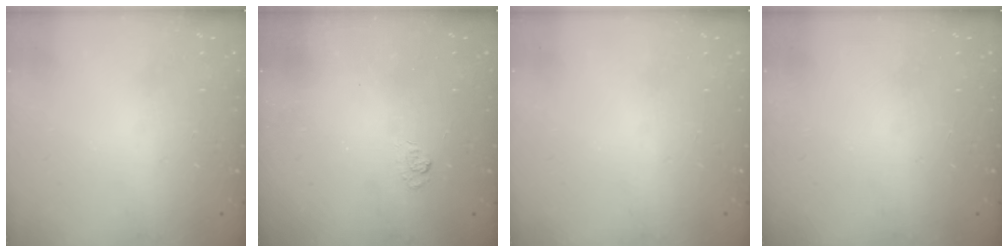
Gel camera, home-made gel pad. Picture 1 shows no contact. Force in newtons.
{"total": 2.9, "press": 2.5, "slide": 1.5}
{"total": 0.0}
{"total": 0.0}